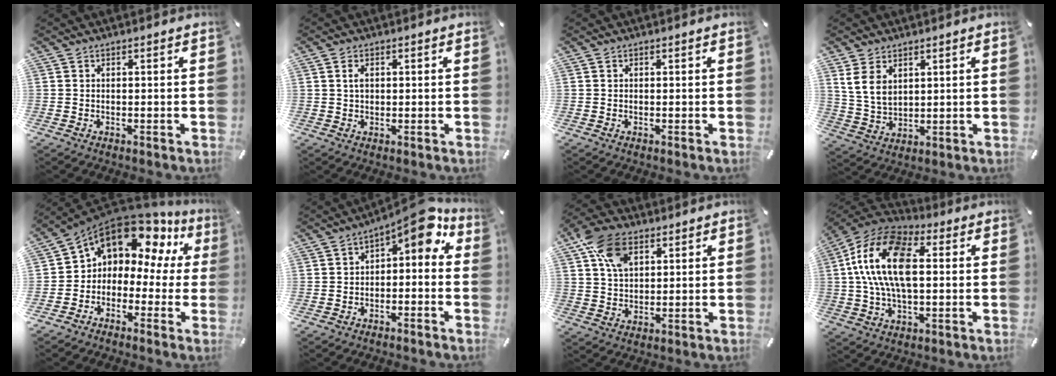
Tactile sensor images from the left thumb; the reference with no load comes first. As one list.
[{"total": 2.0, "force": [0.5, 1.4, 1.3], "torque": [-0.028, 0.009, 0.007]}, {"total": 0.0}, {"total": 6.8, "force": [3.4, 4.8, 3.3], "torque": [-0.083, -0.008, 0.060]}, {"total": 11.4, "force": [7.2, 6.9, 5.4], "torque": [-0.096, -0.057, 0.124]}, {"total": 6.5, "force": [2.5, 3.1, 5.2], "torque": [-0.066, -0.020, 0.033]}, {"total": 10.9, "force": [4.8, 7.1, 6.7], "torque": [-0.130, 0.000, 0.092]}, {"total": 17.8, "force": [2.5, 10.4, 14.2], "torque": [-0.302, 0.008, 0.040]}]